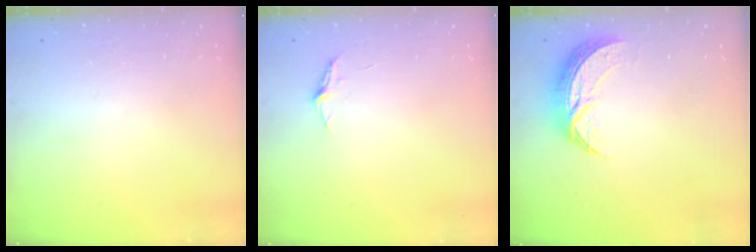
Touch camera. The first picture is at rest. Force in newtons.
{"total": 3.7, "press": 3.7, "slide": 0.4}
{"total": 10.1, "press": 10.1, "slide": 0.3}